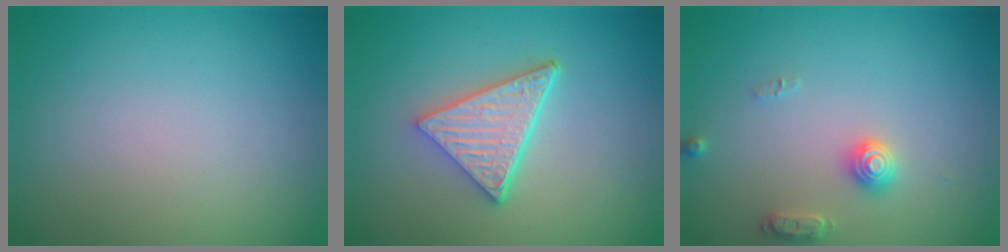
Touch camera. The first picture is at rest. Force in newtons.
{"total": 5.0, "press": 3.7, "slide": 3.4}
{"total": 2.2, "press": 2.2, "slide": 0.1}